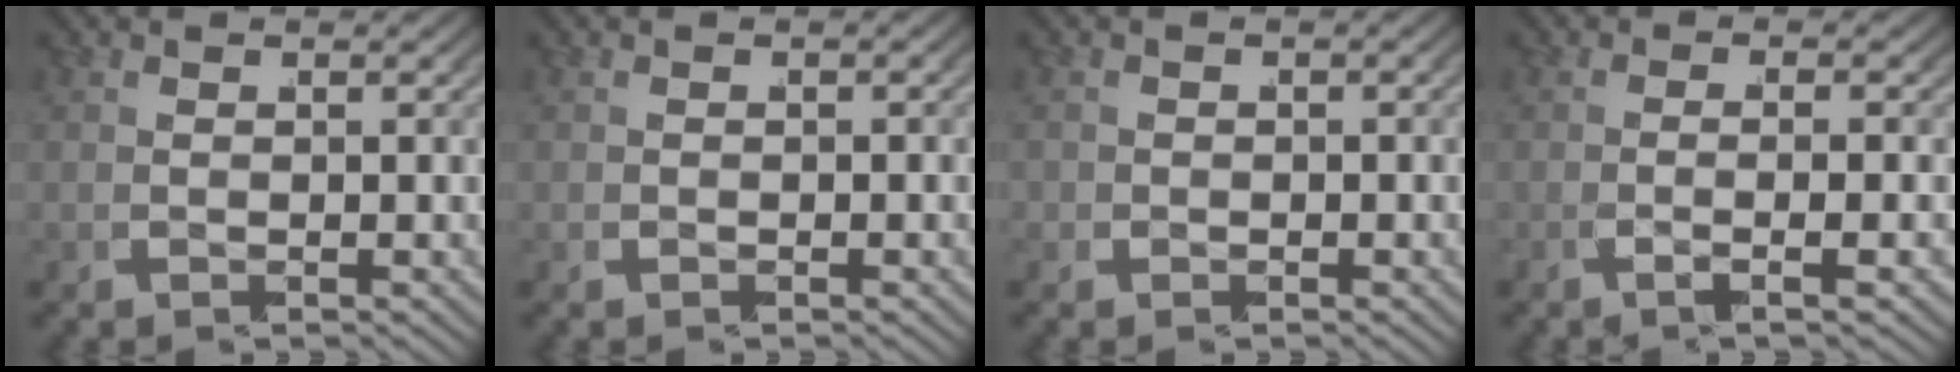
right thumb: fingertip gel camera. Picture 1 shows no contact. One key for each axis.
{"total": 0.0}
{"total": 0.9, "fx": -0.5, "fy": 0.8, "fz": 0.1, "tx": 0.002, "ty": 0.000, "tz": -0.008}
{"total": 2.8, "fx": -1.1, "fy": 0.6, "fz": 2.4, "tx": -0.049, "ty": 0.003, "tz": -0.030}